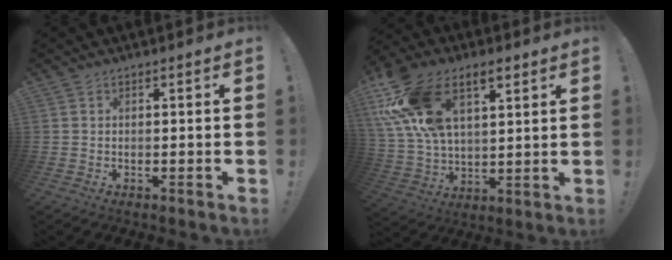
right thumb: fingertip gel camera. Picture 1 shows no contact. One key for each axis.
{"total": 19.9, "fx": 9.8, "fy": 11.5, "fz": 13.0, "tx": -0.250, "ty": -0.037, "tz": 0.178}